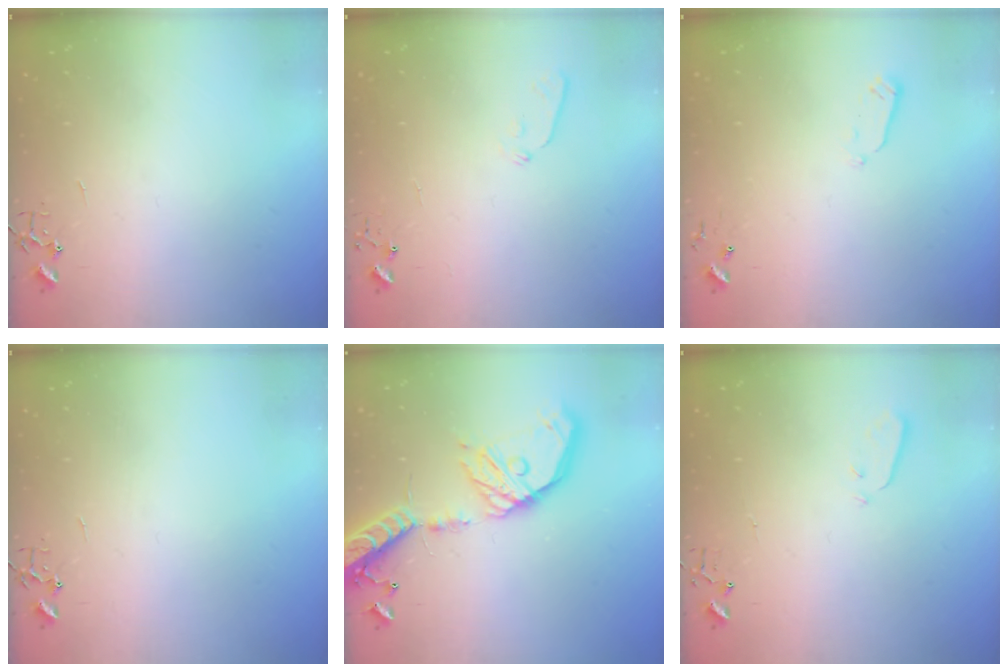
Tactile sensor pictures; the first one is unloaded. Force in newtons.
{"total": 4.8, "press": 4.7, "slide": 1.0}
{"total": 3.7, "press": 3.6, "slide": 0.8}
{"total": 0.0}
{"total": 20.9, "press": 20.5, "slide": 3.9}
{"total": 3.0, "press": 3.0, "slide": 0.3}